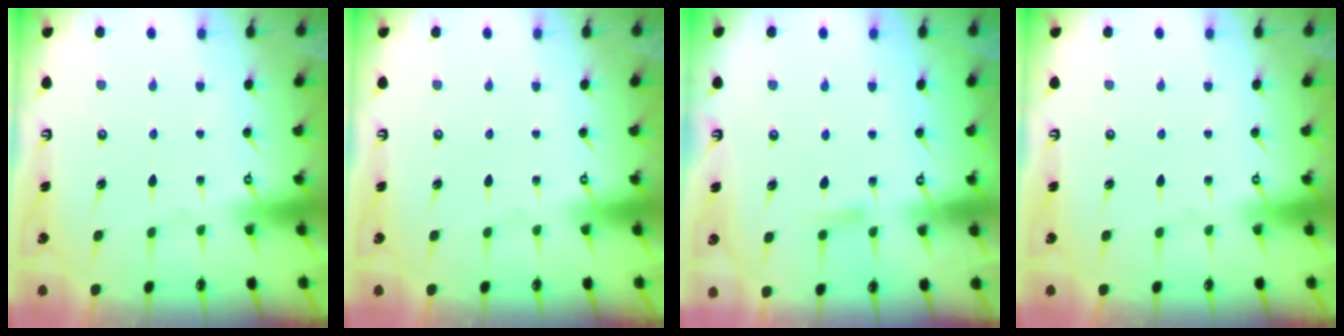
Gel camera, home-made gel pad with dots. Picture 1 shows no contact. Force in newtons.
{"total": 0.0}
{"total": 4.5, "press": 4.5, "slide": 0.5}
{"total": 0.0}